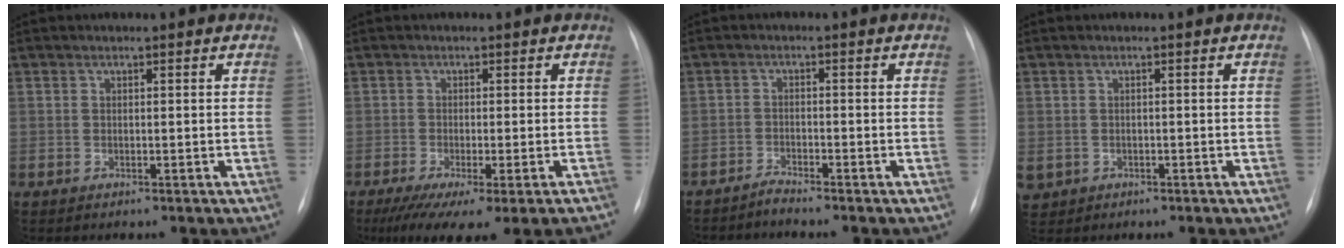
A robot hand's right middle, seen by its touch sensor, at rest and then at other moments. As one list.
[{"total": 12.2, "force": [-9.3, 0.7, 7.9], "torque": [-0.095, -0.029, -0.138]}, {"total": 1.7, "force": [-1.7, -0.3, -0.1], "torque": [0.003, -0.007, -0.033]}, {"total": 4.3, "force": [-1.8, 3.8, 1.3], "torque": [-0.036, 0.002, -0.019]}]